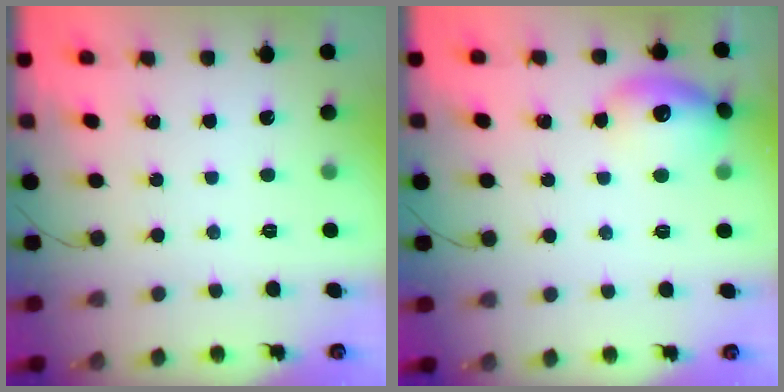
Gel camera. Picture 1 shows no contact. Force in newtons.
{"total": 14.1, "press": 14.1, "slide": 1.1}